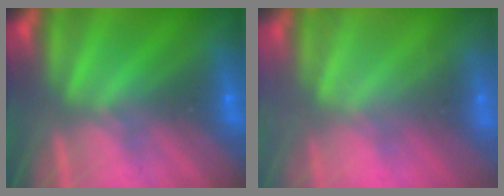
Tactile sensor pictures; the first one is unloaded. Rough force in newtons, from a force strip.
{"total": 2.2}